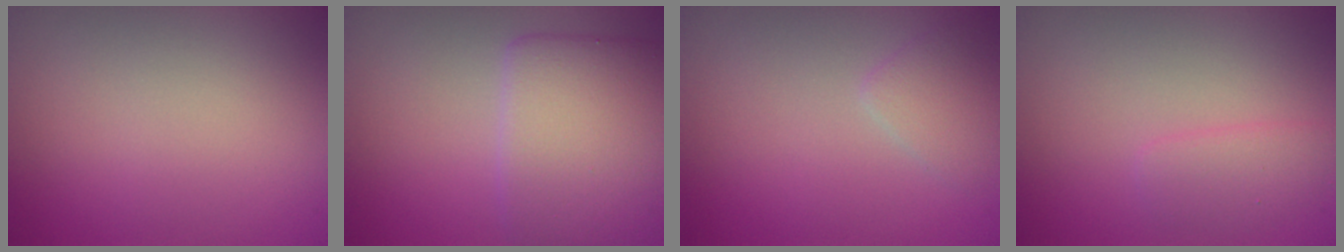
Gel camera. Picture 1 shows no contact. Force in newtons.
{"total": 6.2, "press": 6.2, "slide": 0.1}
{"total": 1.6, "press": 1.6, "slide": 0.1}
{"total": 1.5, "press": 1.5, "slide": 0.1}